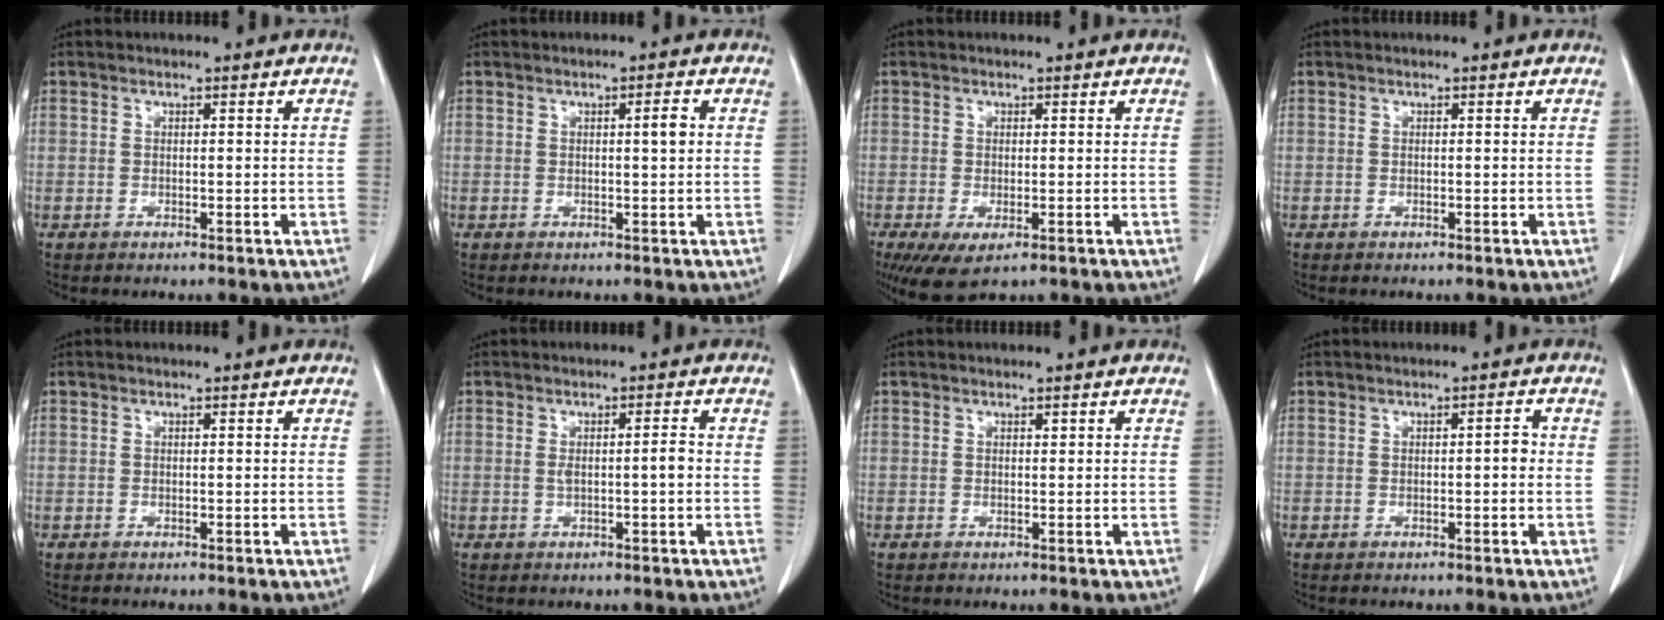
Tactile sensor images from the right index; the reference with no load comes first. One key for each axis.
{"total": 1.9, "fx": 0.3, "fy": 0.1, "fz": 1.9, "tx": -0.030, "ty": 0.002, "tz": 0.005}
{"total": 5.1, "fx": -2.7, "fy": 1.9, "fz": 3.9, "tx": -0.059, "ty": -0.016, "tz": -0.037}
{"total": 0.0}
{"total": 0.0}
{"total": 2.4, "fx": -0.2, "fy": 0.2, "fz": 2.4, "tx": -0.043, "ty": 0.003, "tz": -0.001}
{"total": 0.0}
{"total": 1.4, "fx": -0.1, "fy": 0.4, "fz": 1.3, "tx": -0.018, "ty": 0.003, "tz": -0.002}